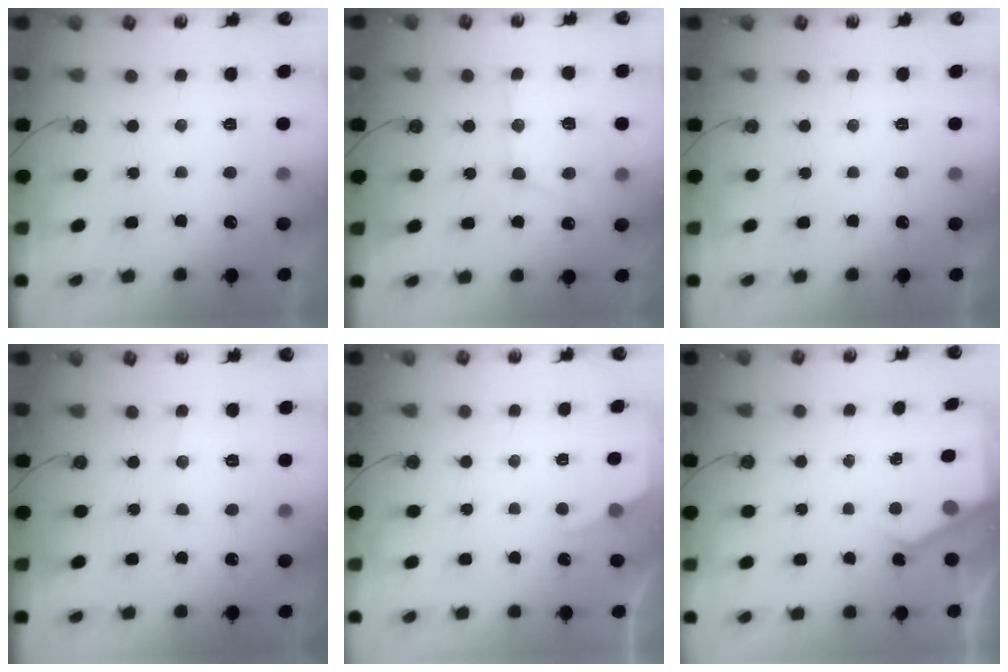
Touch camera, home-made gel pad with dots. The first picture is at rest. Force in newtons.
{"total": 13.8, "press": 13.7, "slide": 1.4}
{"total": 0.0}
{"total": 8.0, "press": 8.0, "slide": 0.7}
{"total": 2.3, "press": 2.3, "slide": 0.3}
{"total": 3.3, "press": 3.3, "slide": 0.5}